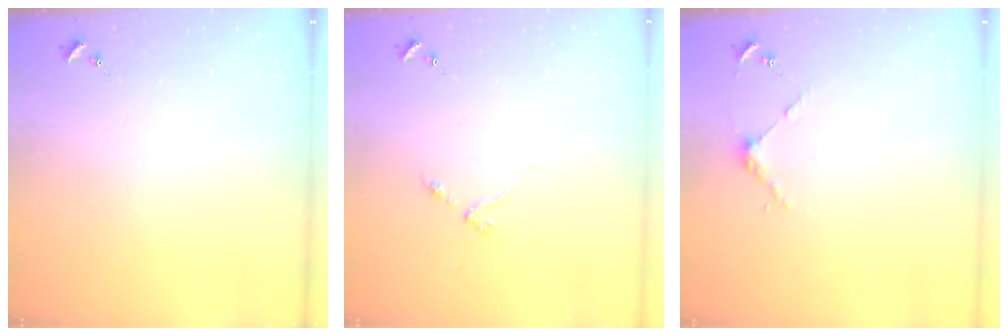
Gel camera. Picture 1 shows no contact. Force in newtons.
{"total": 3.2, "press": 3.1, "slide": 0.5}
{"total": 3.7, "press": 3.7, "slide": 0.3}